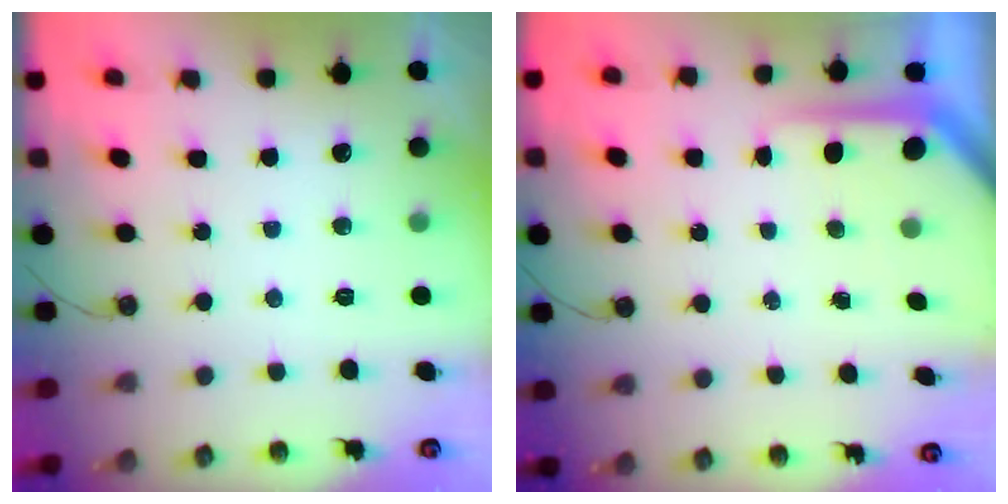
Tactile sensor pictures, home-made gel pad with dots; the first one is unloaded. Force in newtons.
{"total": 6.0, "press": 5.9, "slide": 0.5}